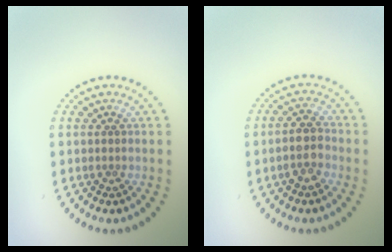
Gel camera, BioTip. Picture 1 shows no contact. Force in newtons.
{"total": 2.2, "press": 2.0, "slide": 0.8}